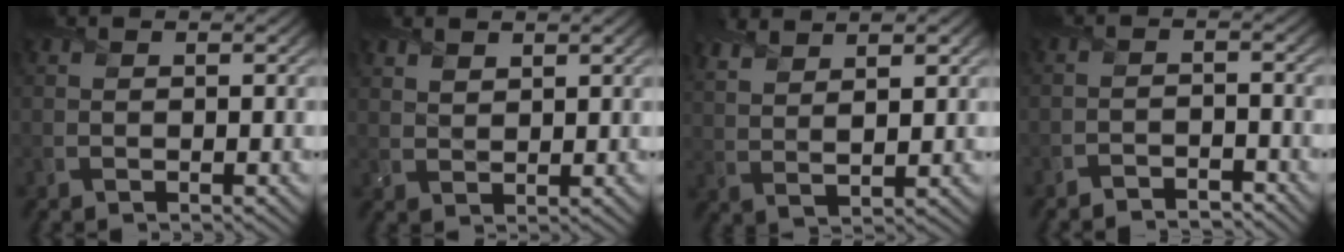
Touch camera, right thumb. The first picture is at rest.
{"total": 2.2, "force": [1.8, 1.0, 0.9], "torque": [-0.023, -0.001, 0.043]}
{"total": 6.6, "force": [4.6, 2.0, 4.3], "torque": [-0.086, 0.004, 0.077]}
{"total": 2.9, "force": [-2.7, 0.5, 0.8], "torque": [-0.009, 0.001, -0.047]}